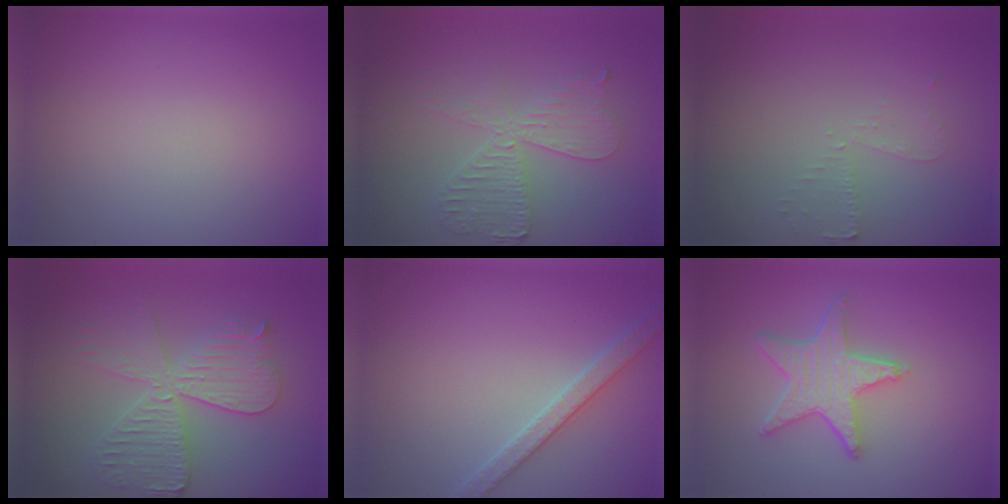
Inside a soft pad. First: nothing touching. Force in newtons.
{"total": 4.0, "press": 3.5, "slide": 2.0}
{"total": 1.6, "press": 1.5, "slide": 0.2}
{"total": 5.7, "press": 5.6, "slide": 0.7}
{"total": 2.8, "press": 2.8, "slide": 0.6}
{"total": 4.3, "press": 3.5, "slide": 2.4}